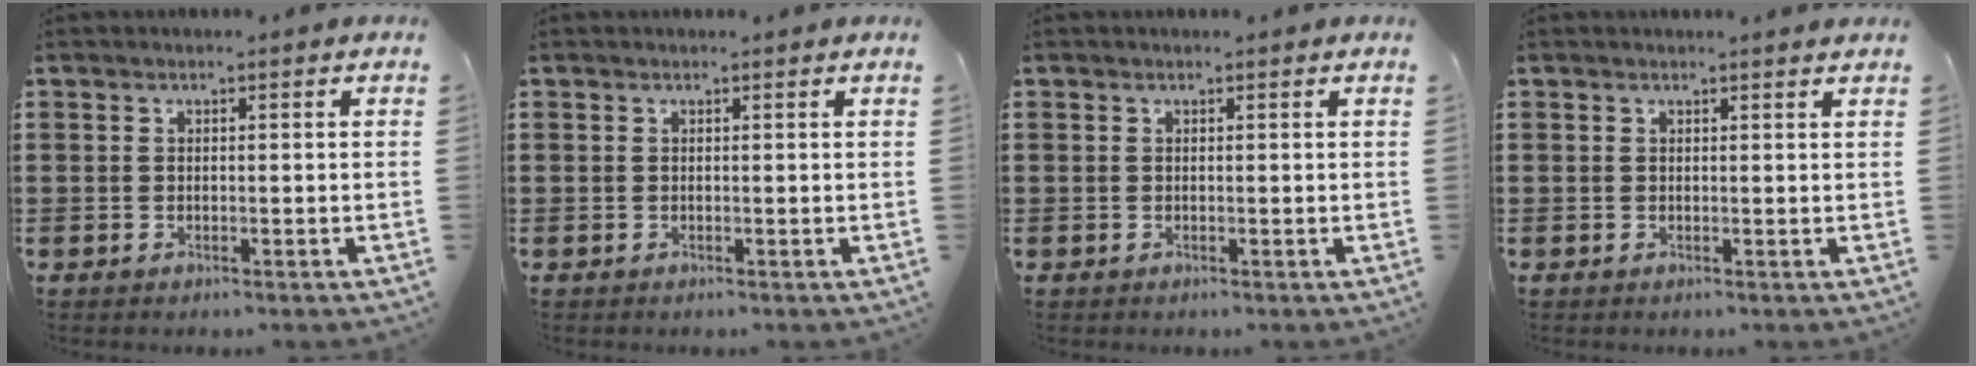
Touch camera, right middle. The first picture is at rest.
{"total": 0.0}
{"total": 0.0}
{"total": 0.7, "force": [0.7, 0.0, 0.1], "torque": [0.005, -0.007, 0.012]}